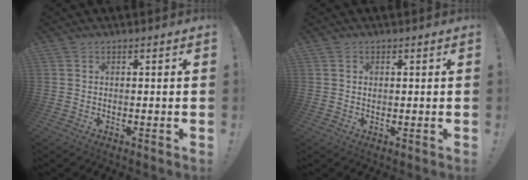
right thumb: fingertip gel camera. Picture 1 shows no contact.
{"total": 0.6, "force": [0.3, 0.5, 0.0], "torque": [0.008, -0.001, 0.004]}